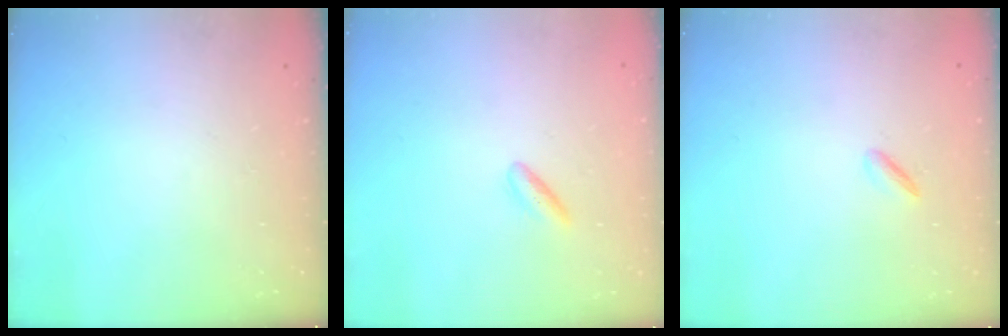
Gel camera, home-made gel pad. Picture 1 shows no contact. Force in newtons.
{"total": 3.2, "press": 3.0, "slide": 1.3}
{"total": 1.9, "press": 1.8, "slide": 0.5}